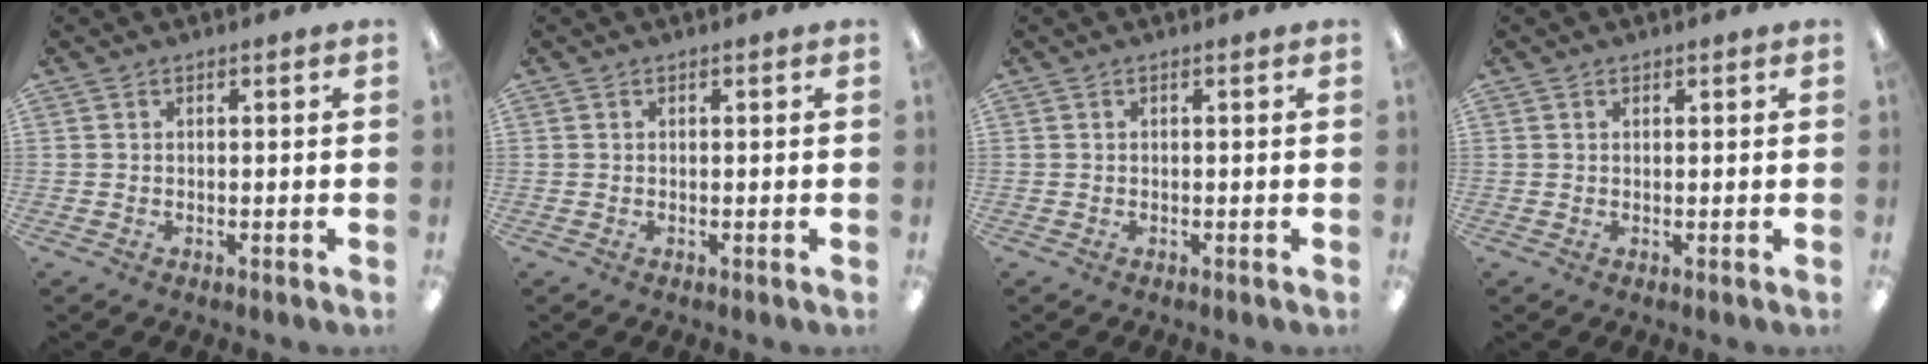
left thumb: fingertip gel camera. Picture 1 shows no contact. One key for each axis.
{"total": 0.5, "fx": -0.1, "fy": 0.2, "fz": -0.5, "tx": 0.009, "ty": 0.002, "tz": -0.001}
{"total": 0.0}
{"total": 0.6, "fx": 0.4, "fy": 0.4, "fz": -0.3, "tx": 0.004, "ty": 0.002, "tz": 0.007}